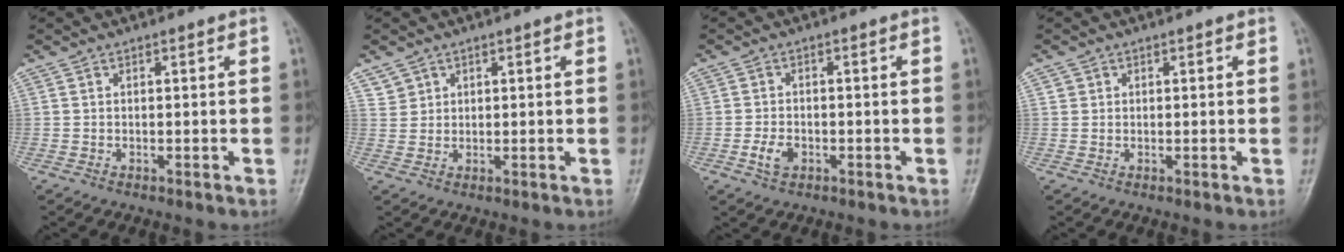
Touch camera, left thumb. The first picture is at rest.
{"total": 2.6, "force": [1.6, 2.0, 0.1], "torque": [0.023, -0.006, 0.023]}
{"total": 3.2, "force": [-1.3, 2.1, 2.1], "torque": [-0.037, 0.004, -0.025]}
{"total": 1.5, "force": [0.6, 1.3, 0.4], "torque": [0.009, 0.000, 0.005]}